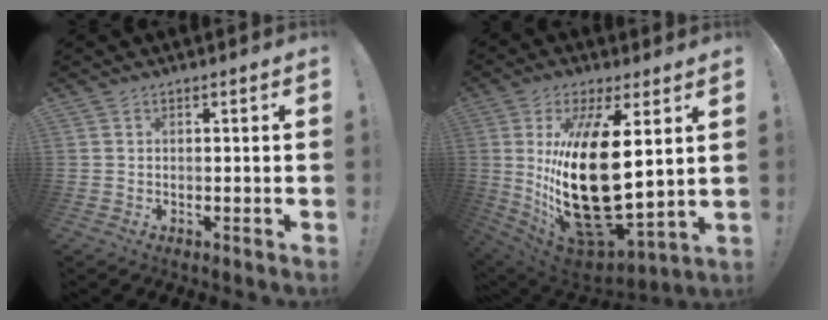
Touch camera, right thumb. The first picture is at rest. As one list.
[{"total": 27.3, "force": [4.6, 11.9, 24.1], "torque": [-0.480, -0.052, 0.094]}]